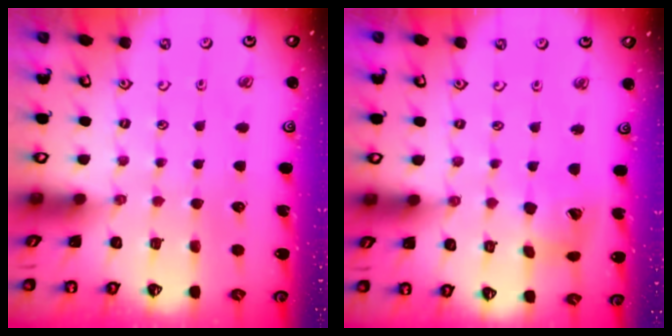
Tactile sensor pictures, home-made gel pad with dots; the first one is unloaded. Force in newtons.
{"total": 10.3, "press": 10.2, "slide": 1.4}